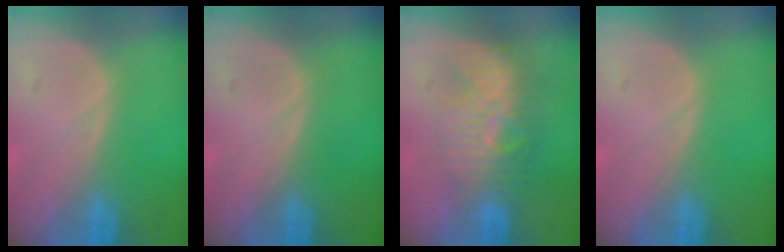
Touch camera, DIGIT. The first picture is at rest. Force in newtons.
{"total": 0.0}
{"total": 8.6, "press": 7.5, "slide": 4.0}
{"total": 0.0}